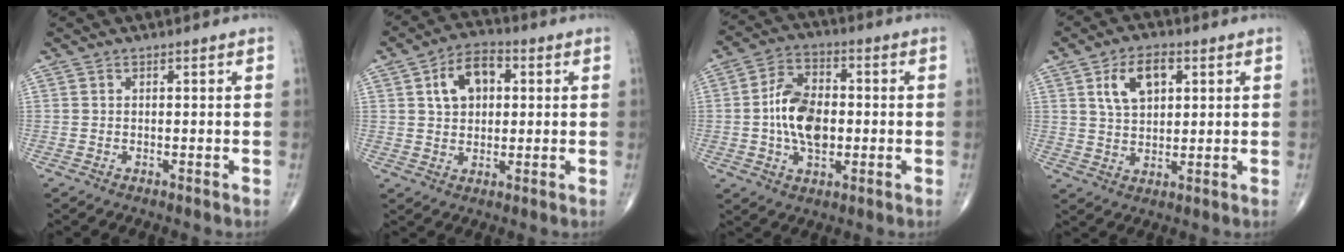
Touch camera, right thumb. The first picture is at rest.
{"total": 9.0, "force": [2.4, 5.9, 6.4], "torque": [-0.090, 0.009, 0.035]}
{"total": 8.4, "force": [-0.4, 5.1, 6.7], "torque": [-0.112, 0.007, -0.010]}
{"total": 8.4, "force": [3.1, 4.8, 6.1], "torque": [-0.094, -0.003, 0.057]}